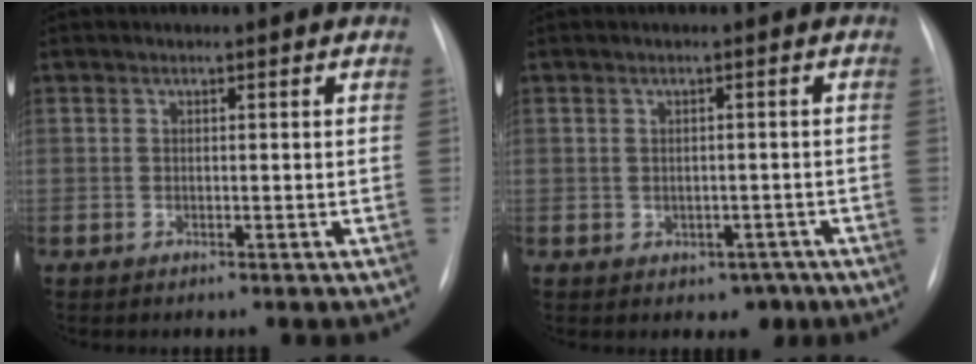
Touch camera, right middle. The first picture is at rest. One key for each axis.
{"total": 2.8, "fx": -1.3, "fy": 2.3, "fz": 1.1, "tx": -0.006, "ty": 0.008, "tz": -0.008}